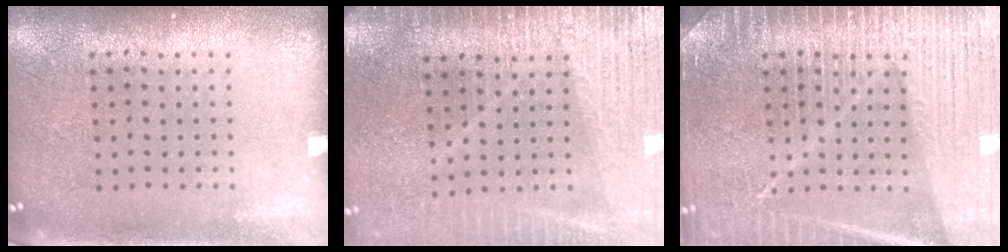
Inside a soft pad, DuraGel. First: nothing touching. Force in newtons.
{"total": 3.6, "press": 3.2, "slide": 1.6}
{"total": 6.4, "press": 6.3, "slide": 0.9}